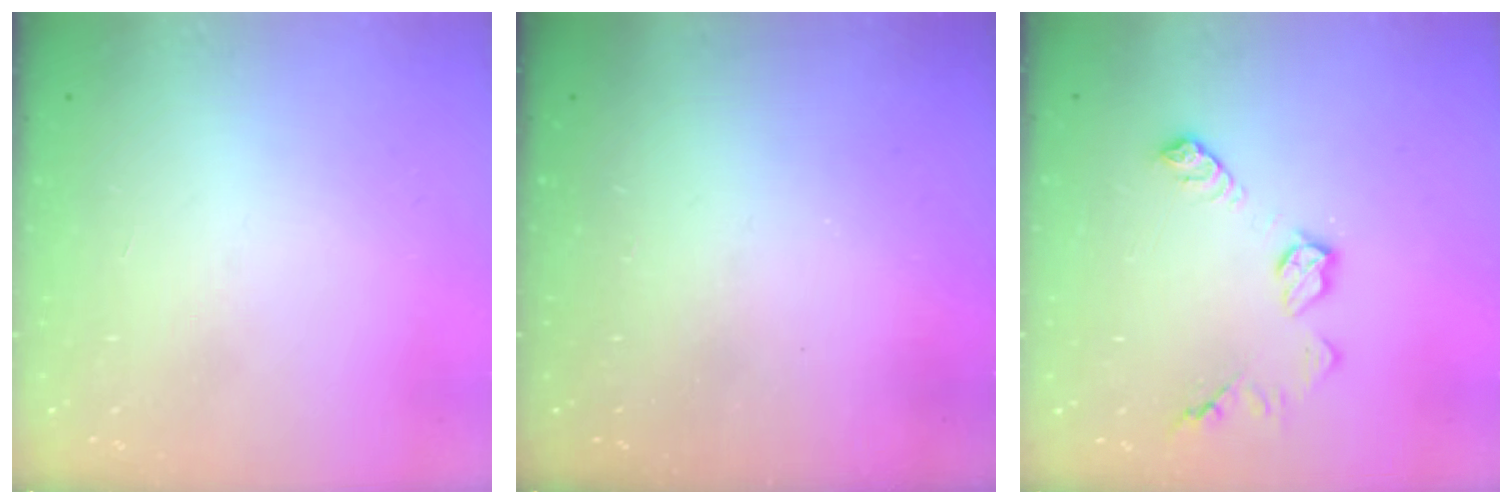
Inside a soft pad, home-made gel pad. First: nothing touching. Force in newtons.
{"total": 0.0}
{"total": 9.1, "press": 9.1, "slide": 0.2}